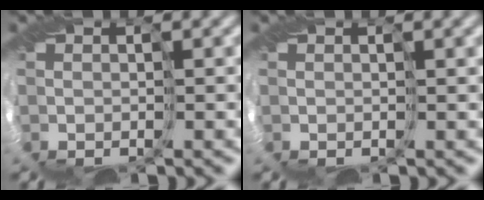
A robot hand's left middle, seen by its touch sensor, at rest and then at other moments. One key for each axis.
{"total": 1.5, "fx": 0.8, "fy": 0.2, "fz": 1.2, "tx": -0.016, "ty": 0.002, "tz": 0.010}